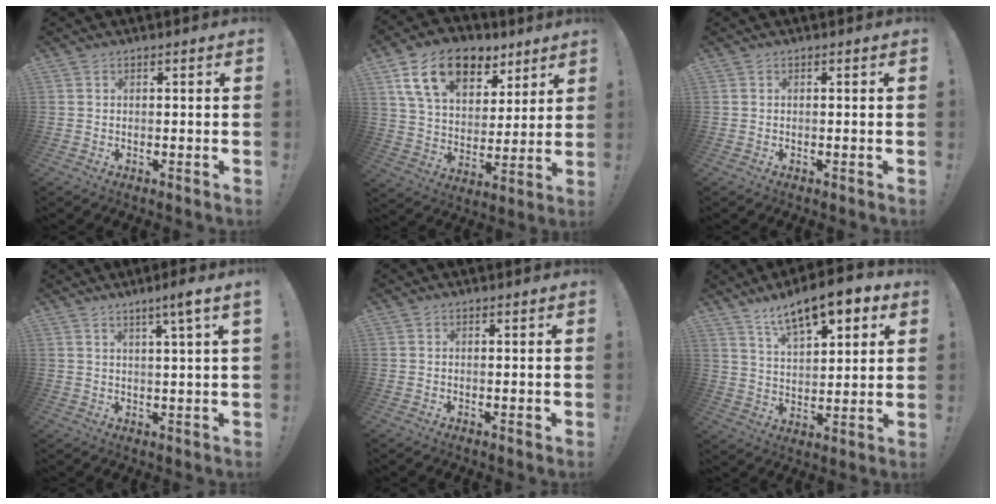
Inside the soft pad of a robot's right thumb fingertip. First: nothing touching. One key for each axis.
{"total": 18.6, "fx": 10.7, "fy": 11.3, "fz": 10.2, "tx": -0.176, "ty": -0.050, "tz": 0.198}
{"total": 0.0}
{"total": 5.5, "fx": 2.9, "fy": -0.9, "fz": 4.6, "tx": -0.060, "ty": -0.018, "tz": 0.038}
{"total": 0.6, "fx": -0.1, "fy": 0.1, "fz": 0.5, "tx": -0.006, "ty": -0.001, "tz": -0.002}
{"total": 13.3, "fx": 9.0, "fy": 5.3, "fz": 8.3, "tx": -0.132, "ty": -0.057, "tz": 0.157}